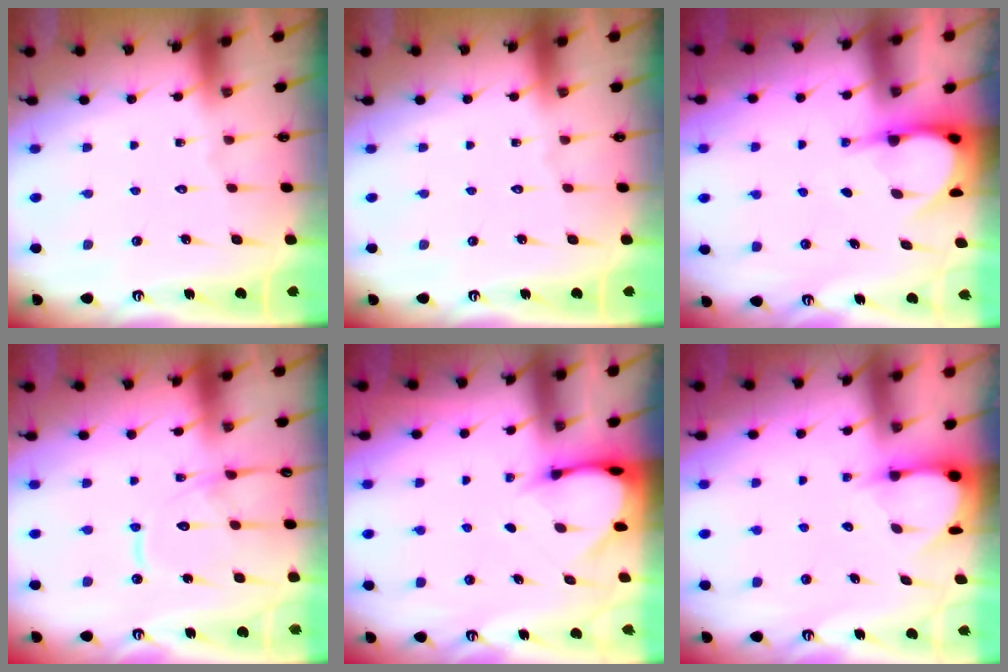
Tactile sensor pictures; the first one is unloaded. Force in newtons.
{"total": 0.0}
{"total": 4.8, "press": 4.8, "slide": 0.3}
{"total": 13.9, "press": 13.8, "slide": 1.3}
{"total": 3.6, "press": 3.6, "slide": 0.2}
{"total": 3.6, "press": 3.6, "slide": 0.3}